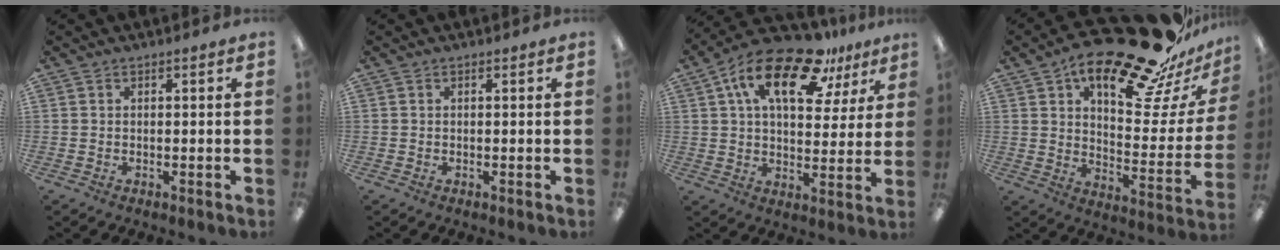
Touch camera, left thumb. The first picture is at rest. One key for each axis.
{"total": 0.0}
{"total": 19.0, "fx": 10.3, "fy": 8.7, "fz": 13.4, "tx": -0.228, "ty": -0.034, "tz": 0.174}
{"total": 24.4, "fx": 18.3, "fy": 8.5, "fz": 13.7, "tx": -0.178, "ty": -0.128, "tz": 0.299}